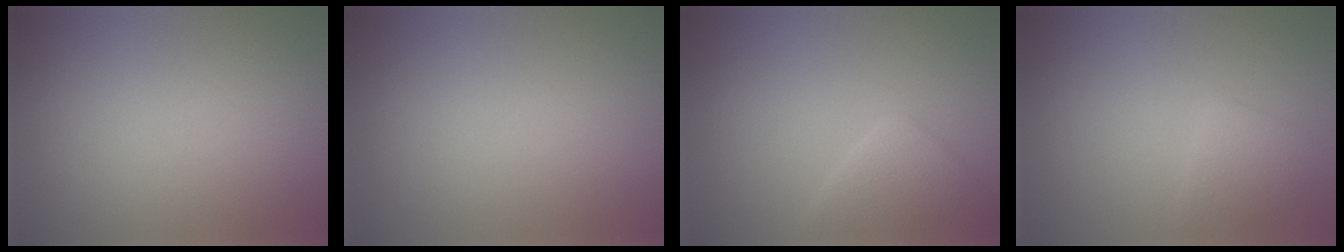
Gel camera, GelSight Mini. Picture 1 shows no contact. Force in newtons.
{"total": 0.0}
{"total": 3.2, "press": 3.2, "slide": 0.1}
{"total": 1.7, "press": 1.7, "slide": 0.0}